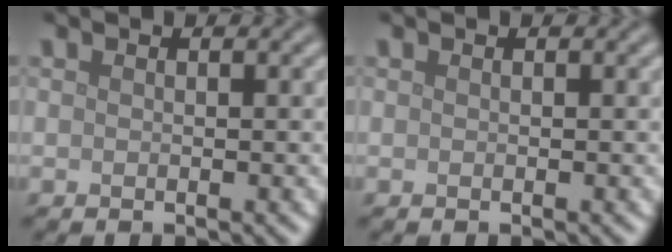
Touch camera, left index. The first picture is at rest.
{"total": 0.0}